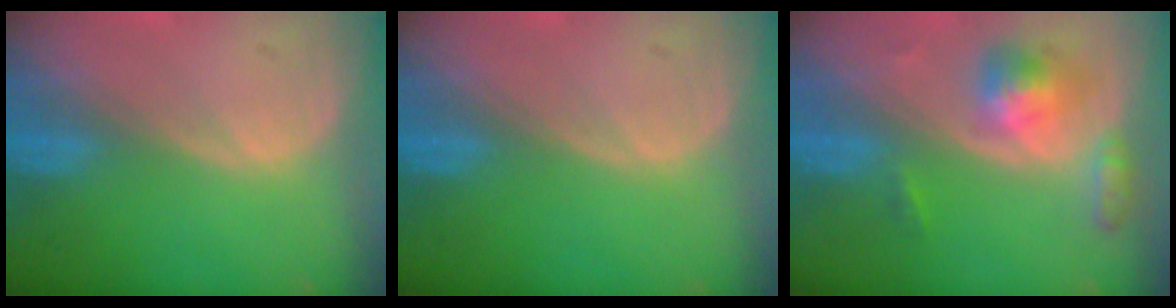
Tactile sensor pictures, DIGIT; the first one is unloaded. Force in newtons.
{"total": 0.0}
{"total": 5.3, "press": 5.0, "slide": 1.6}